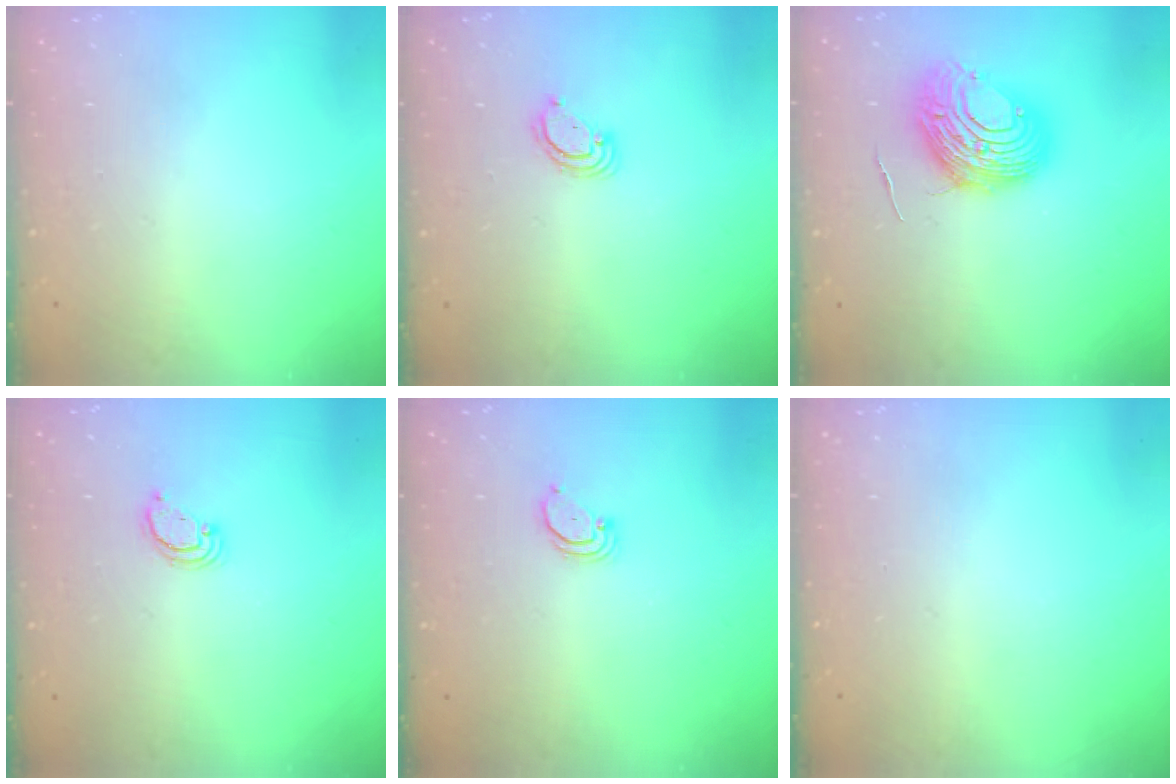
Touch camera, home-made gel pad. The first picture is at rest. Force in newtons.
{"total": 4.0, "press": 4.0, "slide": 0.2}
{"total": 11.2, "press": 11.2, "slide": 1.2}
{"total": 2.6, "press": 2.6, "slide": 0.2}
{"total": 2.0, "press": 2.0, "slide": 0.2}
{"total": 0.0}